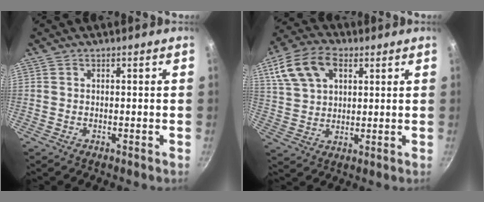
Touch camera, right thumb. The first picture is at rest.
{"total": 13.3, "force": [5.5, 8.6, 8.5], "torque": [-0.153, 0.006, 0.101]}